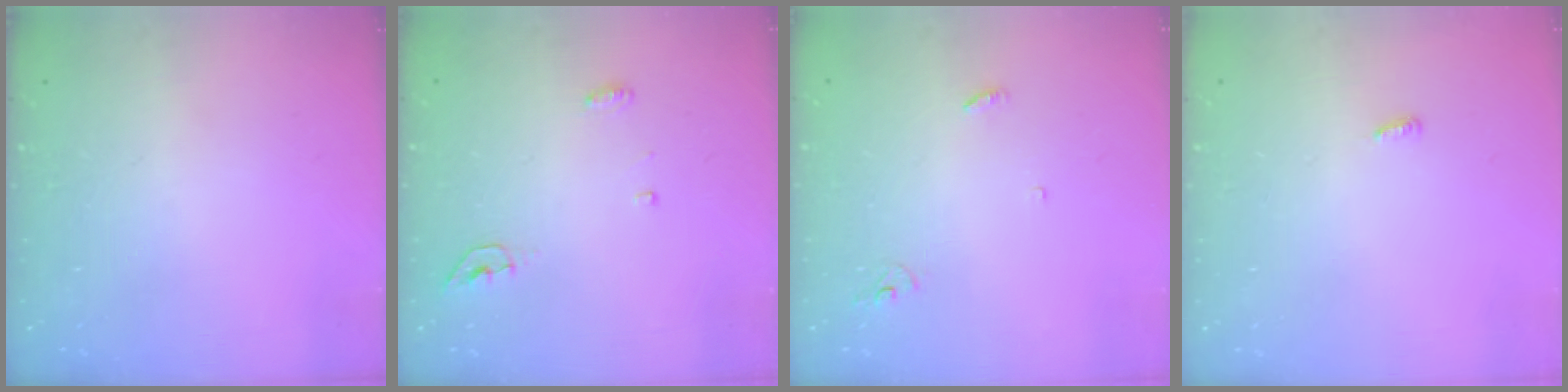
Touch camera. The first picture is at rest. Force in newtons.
{"total": 4.5, "press": 4.2, "slide": 1.5}
{"total": 3.2, "press": 3.2, "slide": 0.2}
{"total": 2.6, "press": 2.6, "slide": 0.2}